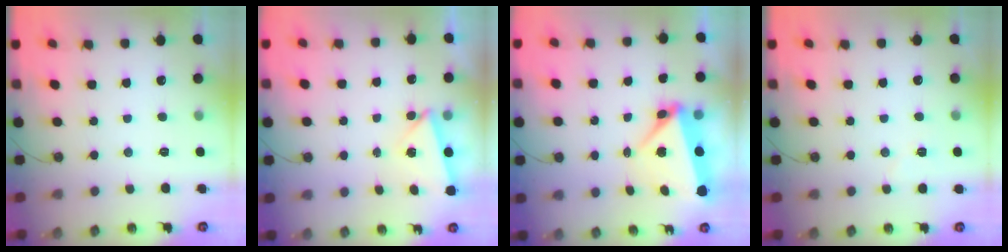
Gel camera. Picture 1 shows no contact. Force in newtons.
{"total": 3.9, "press": 3.2, "slide": 2.2}
{"total": 6.0, "press": 6.0, "slide": 0.3}
{"total": 4.4, "press": 4.3, "slide": 0.8}